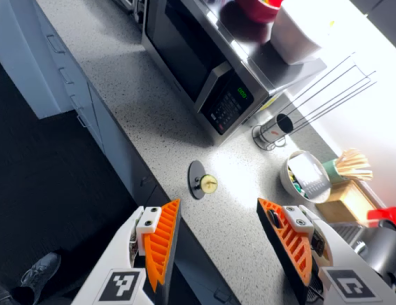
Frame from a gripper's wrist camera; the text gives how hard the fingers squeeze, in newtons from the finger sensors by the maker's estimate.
{"total": 0.0}